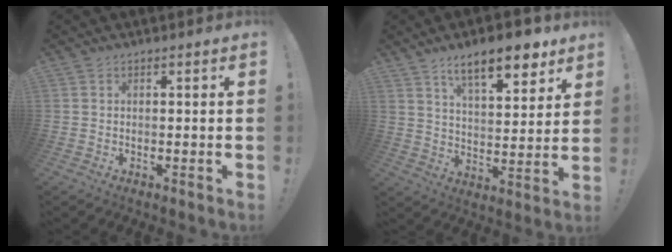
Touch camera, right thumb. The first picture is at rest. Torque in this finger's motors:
{"motor_torque": [0.31, 2.03, 0.38, 0.61, 0.04]}